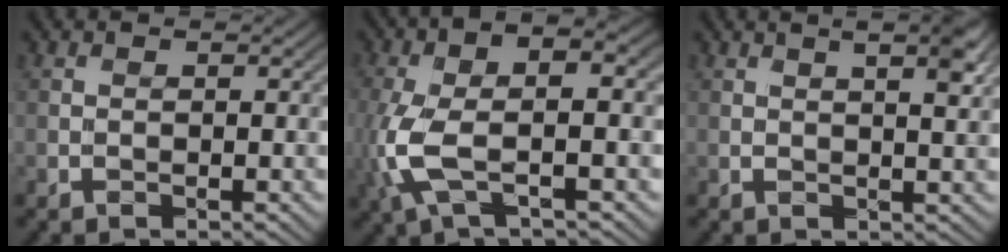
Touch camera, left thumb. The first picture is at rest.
{"total": 8.5, "force": [-0.9, 2.9, 7.9], "torque": [-0.191, -0.001, -0.027]}
{"total": 3.4, "force": [2.1, 0.3, 2.6], "torque": [-0.043, 0.001, 0.037]}